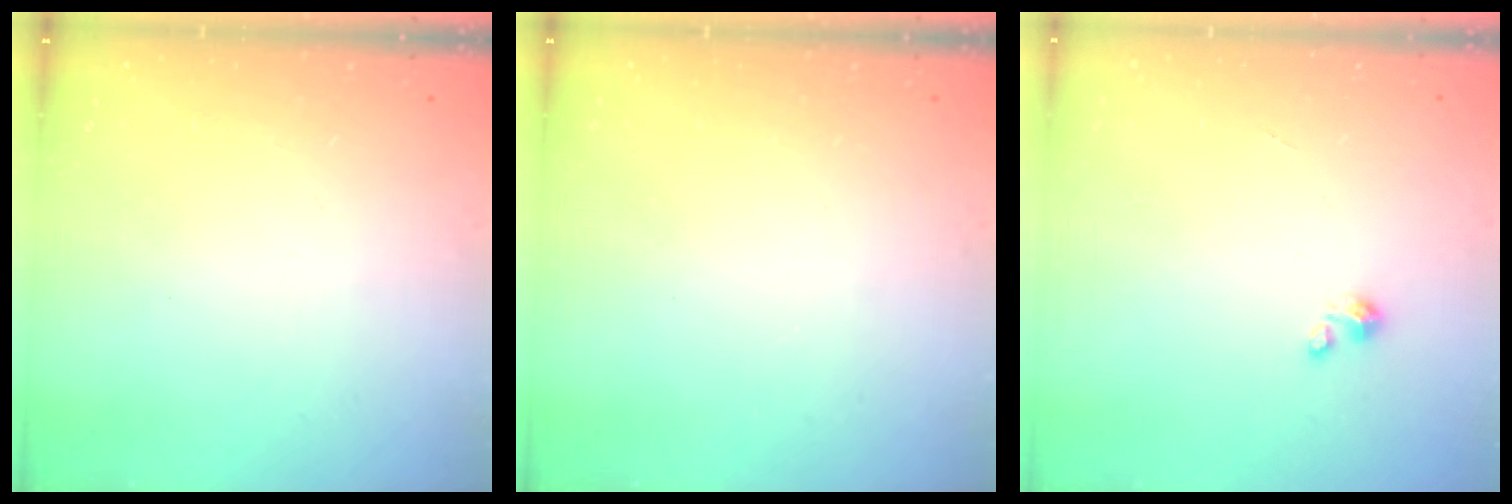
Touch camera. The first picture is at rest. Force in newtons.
{"total": 0.0}
{"total": 0.8, "press": 0.7, "slide": 0.3}